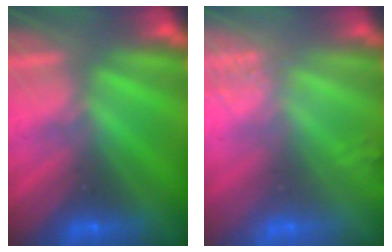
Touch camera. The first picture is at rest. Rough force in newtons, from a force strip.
{"total": 2.4}